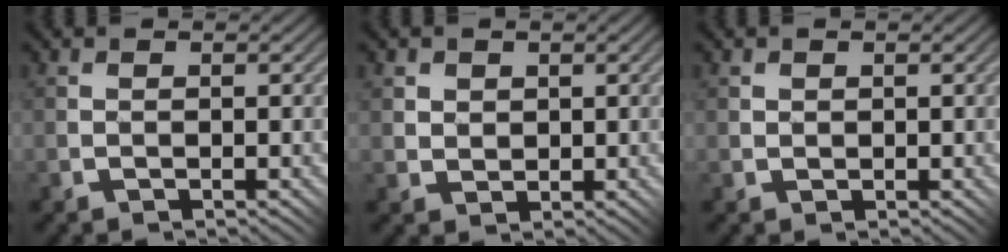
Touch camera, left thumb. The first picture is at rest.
{"total": 3.0, "force": [1.7, 2.4, 0.5], "torque": [-0.032, 0.002, 0.033]}
{"total": 1.0, "force": [0.6, 0.8, -0.1], "torque": [-0.002, -0.002, 0.012]}